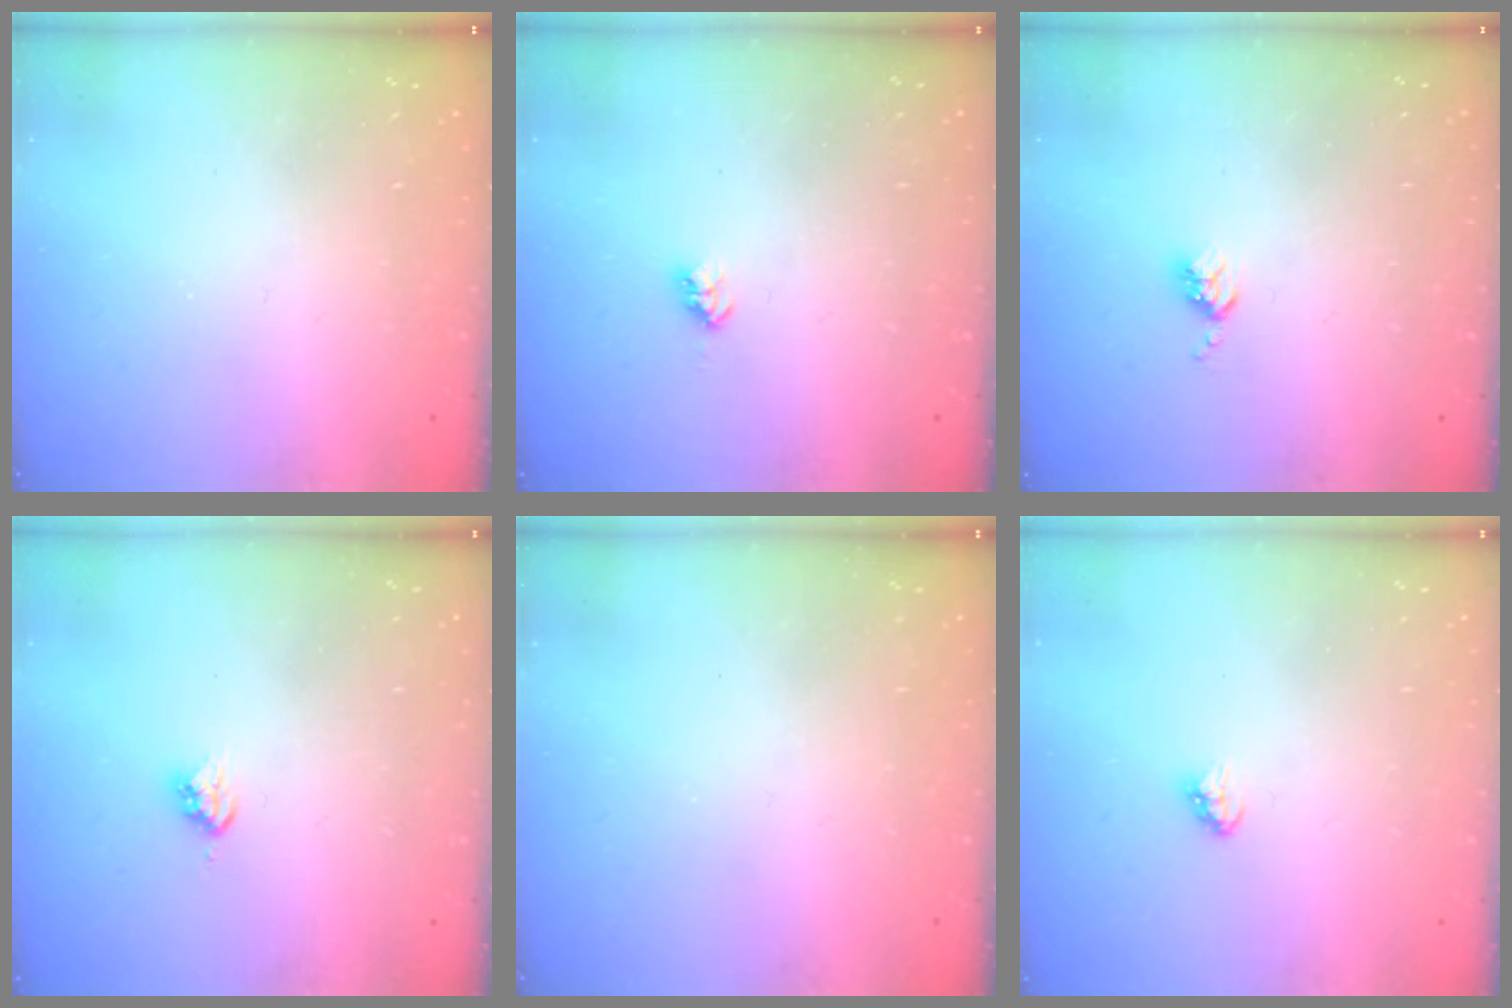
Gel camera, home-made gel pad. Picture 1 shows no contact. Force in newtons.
{"total": 2.9, "press": 2.8, "slide": 0.5}
{"total": 4.6, "press": 4.5, "slide": 0.6}
{"total": 4.1, "press": 4.0, "slide": 0.3}
{"total": 0.0}
{"total": 2.9, "press": 2.9, "slide": 0.7}